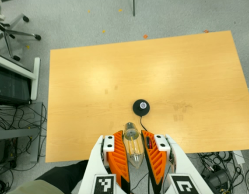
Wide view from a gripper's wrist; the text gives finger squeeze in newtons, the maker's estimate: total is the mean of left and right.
{"total": 21.9, "left": 24.3, "right": 19.6}